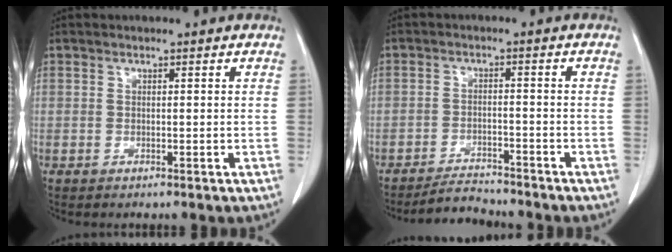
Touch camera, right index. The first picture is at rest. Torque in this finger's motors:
{"motor_torque": [-0.78, 0.01, -0.16, -0.05]}